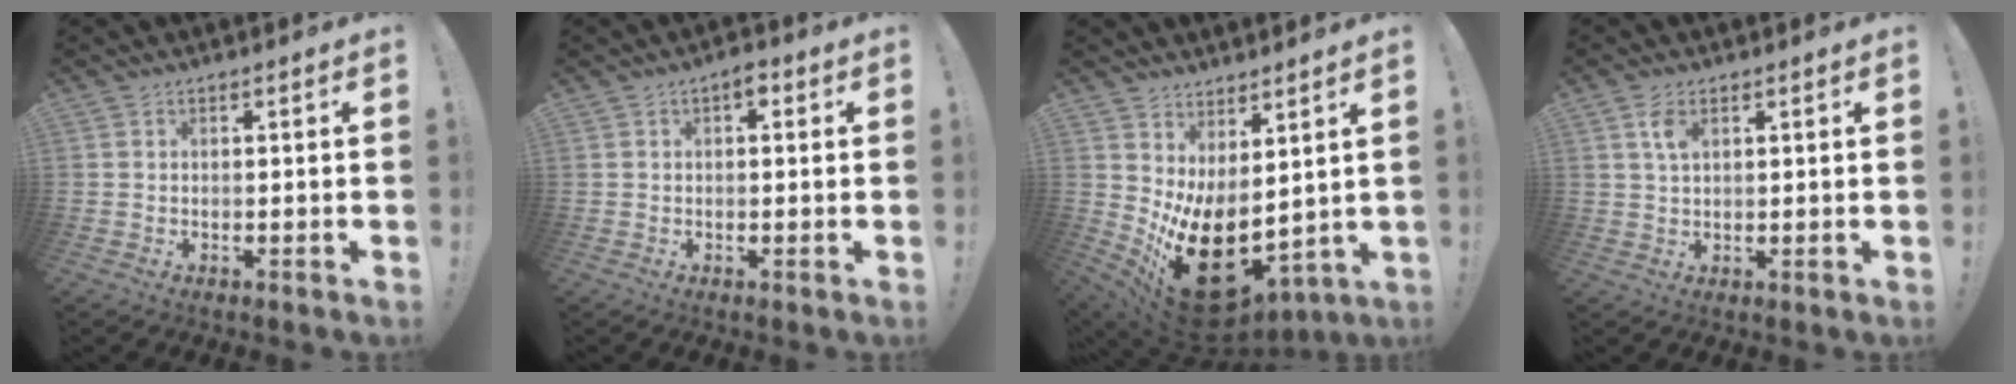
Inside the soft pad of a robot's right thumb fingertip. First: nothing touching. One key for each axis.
{"total": 2.2, "fx": 0.6, "fy": 1.3, "fz": 1.7, "tx": -0.022, "ty": 0.002, "tz": 0.006}
{"total": 18.4, "fx": -3.7, "fy": 10.4, "fz": 14.8, "tx": -0.225, "ty": -0.001, "tz": -0.034}
{"total": 4.0, "fx": 1.7, "fy": 2.1, "fz": 3.1, "tx": -0.051, "ty": -0.002, "tz": 0.027}